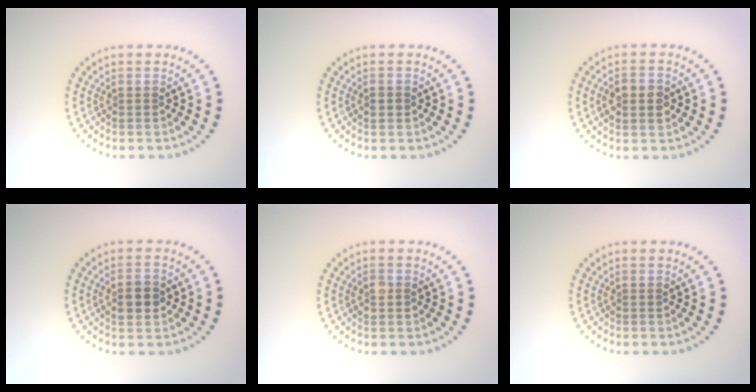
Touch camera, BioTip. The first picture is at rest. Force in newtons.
{"total": 1.2, "press": 1.2, "slide": 0.2}
{"total": 2.9, "press": 2.9, "slide": 0.1}
{"total": 2.9, "press": 2.9, "slide": 0.1}
{"total": 1.4, "press": 1.4, "slide": 0.0}
{"total": 0.0}